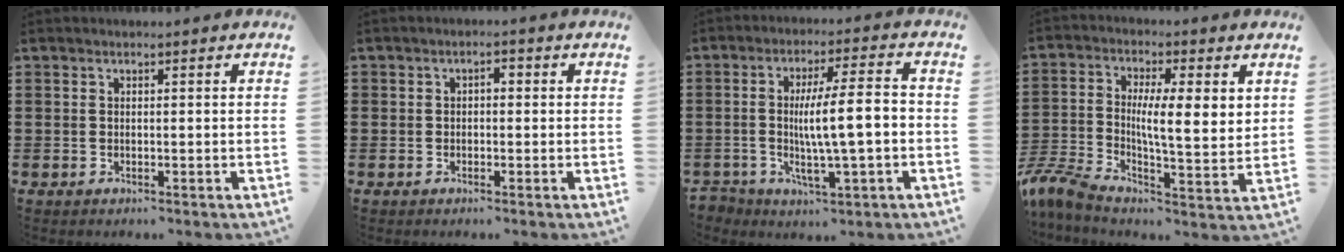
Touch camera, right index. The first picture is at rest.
{"total": 1.2, "force": [-0.6, 0.7, 0.7], "torque": [-0.015, 0.002, -0.014]}
{"total": 9.3, "force": [-1.6, 2.5, 8.9], "torque": [-0.152, 0.008, -0.027]}
{"total": 7.9, "force": [1.1, 2.7, 7.4], "torque": [-0.153, -0.011, 0.014]}